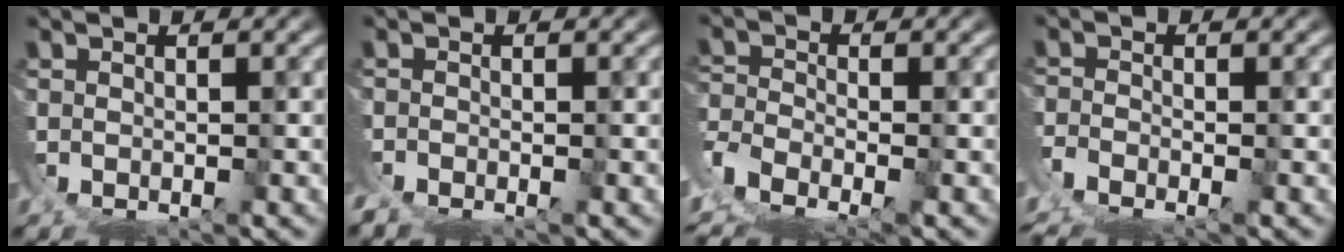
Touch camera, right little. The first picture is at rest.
{"total": 1.6, "force": [-1.5, 0.5, 0.0], "torque": [-0.010, -0.011, -0.028]}
{"total": 4.5, "force": [-3.4, 2.1, 2.1], "torque": [-0.053, -0.025, -0.058]}
{"total": 2.8, "force": [-2.6, 0.8, 0.6], "torque": [-0.009, -0.015, -0.050]}